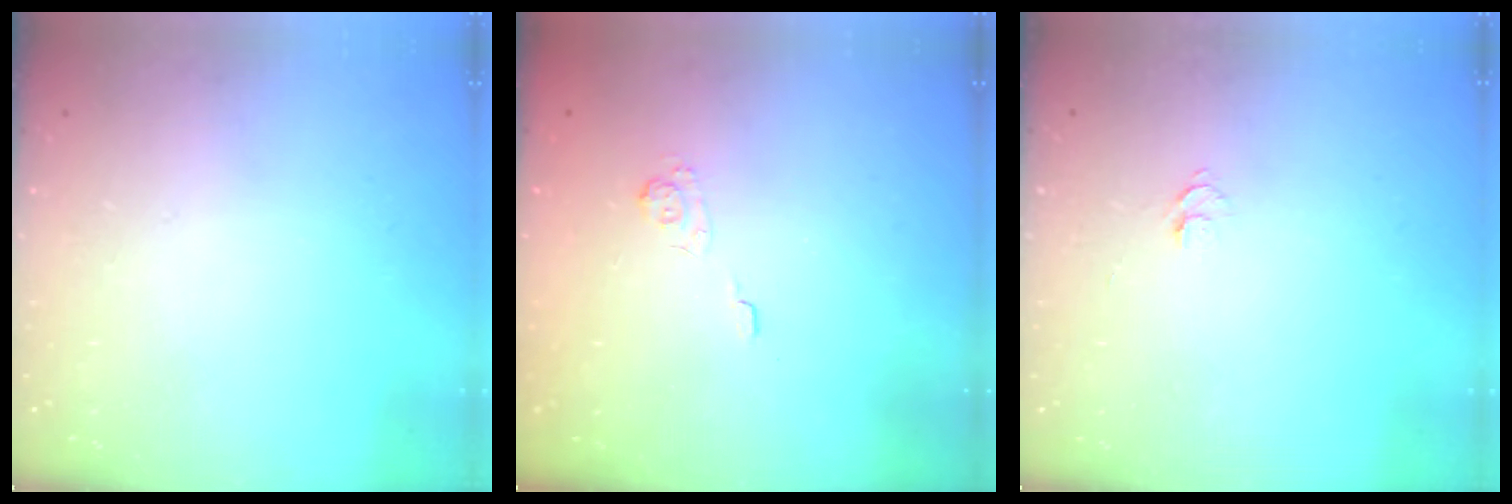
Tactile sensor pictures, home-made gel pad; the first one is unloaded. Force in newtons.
{"total": 2.2, "press": 1.7, "slide": 1.4}
{"total": 4.7, "press": 4.6, "slide": 0.5}